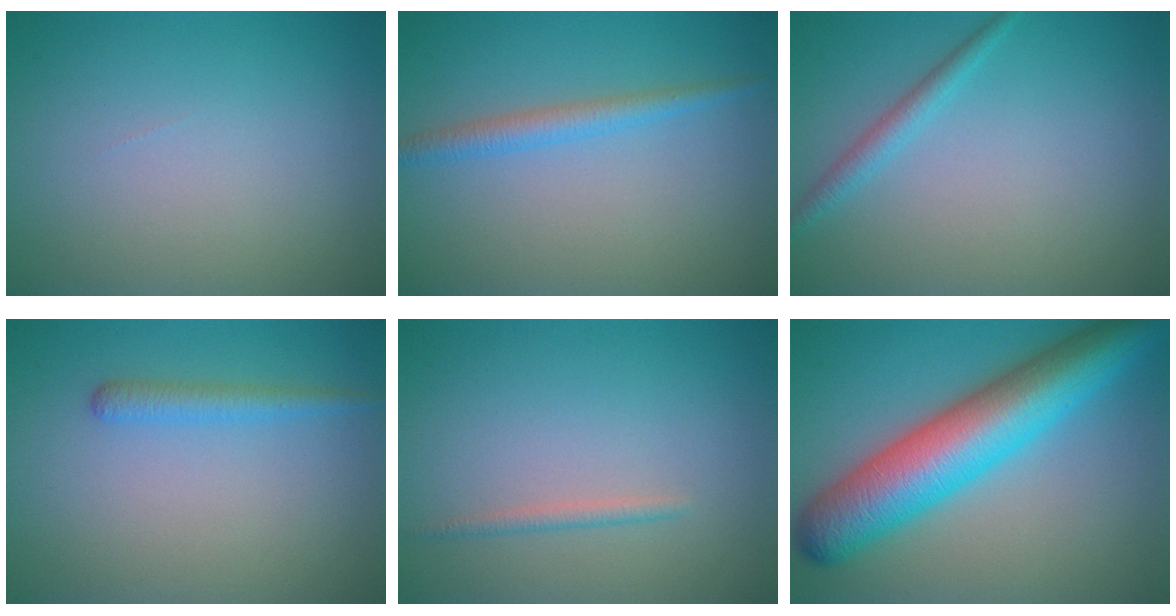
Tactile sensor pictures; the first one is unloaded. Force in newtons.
{"total": 2.1, "press": 2.1, "slide": 0.1}
{"total": 1.6, "press": 1.6, "slide": 0.1}
{"total": 1.7, "press": 1.7, "slide": 0.1}
{"total": 1.0, "press": 1.0, "slide": 0.0}
{"total": 10.9, "press": 10.9, "slide": 0.1}